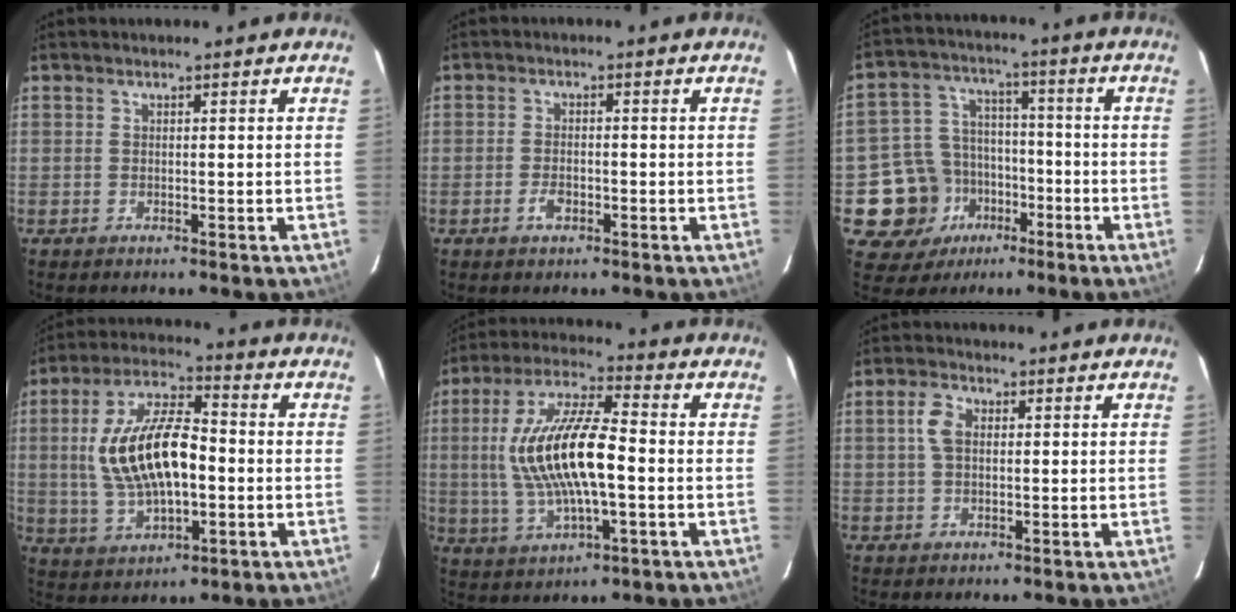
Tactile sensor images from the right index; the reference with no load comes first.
{"total": 2.7, "force": [-1.3, 1.5, 1.9], "torque": [-0.039, 0.000, -0.024]}
{"total": 13.1, "force": [-5.9, 11.2, 3.6], "torque": [-0.102, 0.035, -0.080]}
{"total": 16.4, "force": [-0.5, 7.5, 14.6], "torque": [-0.288, 0.012, 0.000]}
{"total": 16.4, "force": [-0.7, 5.3, 15.5], "torque": [-0.308, 0.008, -0.011]}
{"total": 3.8, "force": [0.6, 2.5, 2.8], "torque": [-0.057, 0.011, 0.012]}